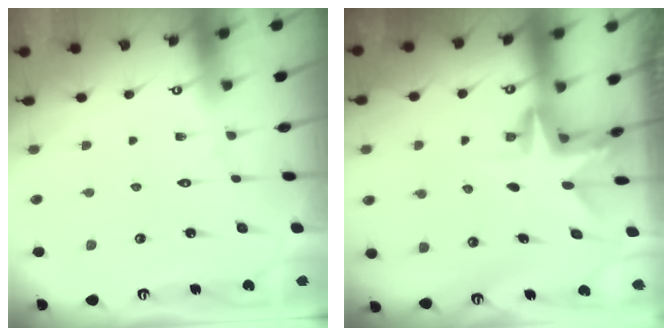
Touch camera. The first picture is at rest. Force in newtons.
{"total": 3.0, "press": 3.0, "slide": 0.2}